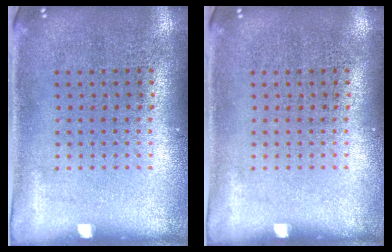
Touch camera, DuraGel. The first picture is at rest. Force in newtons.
{"total": 0.0}